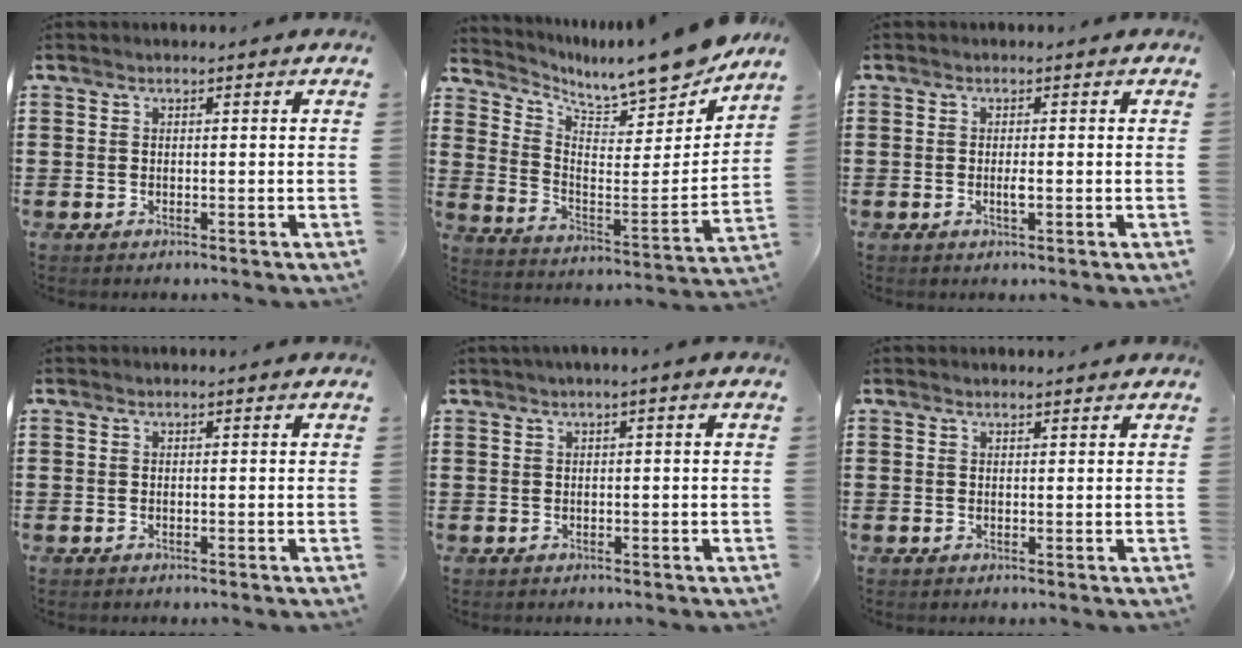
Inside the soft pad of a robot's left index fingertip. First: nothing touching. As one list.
[{"total": 9.2, "force": [8.5, 1.0, 3.4], "torque": [-0.075, -0.080, 0.137]}, {"total": 1.3, "force": [-0.3, 0.2, 1.3], "torque": [-0.032, -0.005, -0.008]}, {"total": 0.0}, {"total": 1.1, "force": [0.1, -0.1, 1.1], "torque": [-0.015, -0.005, 0.003]}, {"total": 0.8, "force": [0.7, 0.1, 0.2], "torque": [-0.006, 0.000, 0.014]}]